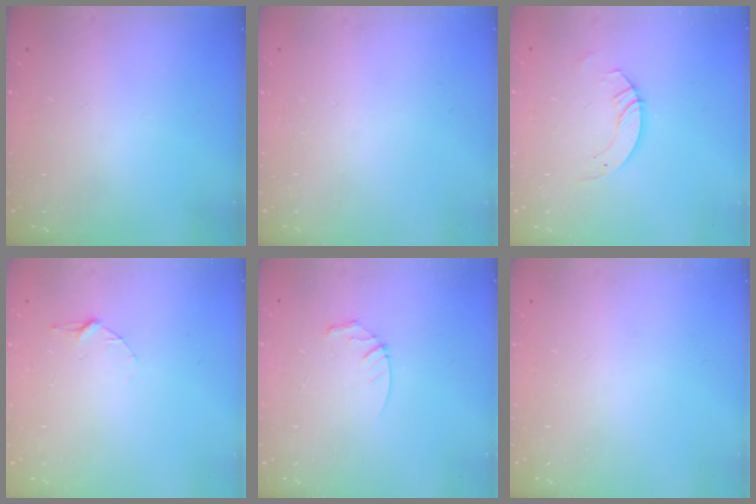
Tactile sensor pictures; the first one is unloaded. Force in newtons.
{"total": 0.0}
{"total": 3.3, "press": 3.3, "slide": 0.2}
{"total": 4.7, "press": 4.7, "slide": 0.5}
{"total": 3.5, "press": 3.5, "slide": 0.3}
{"total": 0.0}